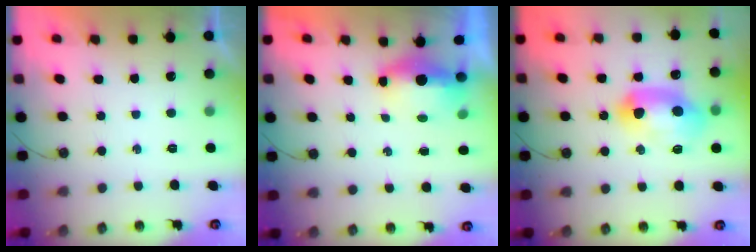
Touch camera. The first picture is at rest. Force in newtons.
{"total": 5.3, "press": 5.2, "slide": 1.2}
{"total": 14.8, "press": 14.8, "slide": 0.8}